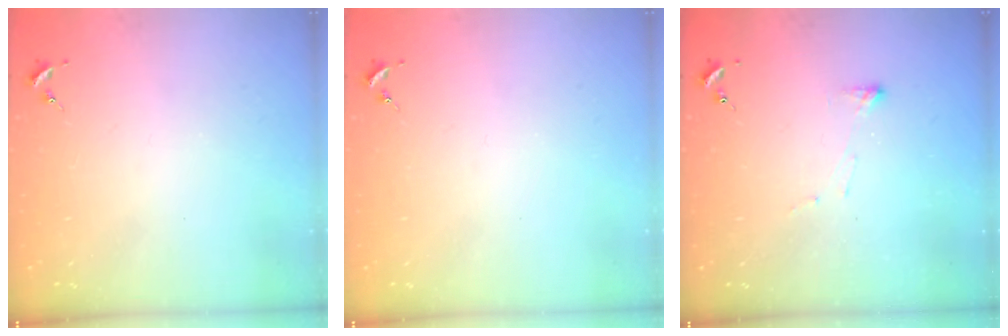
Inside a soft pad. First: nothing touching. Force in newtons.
{"total": 0.0}
{"total": 4.1, "press": 4.0, "slide": 0.5}